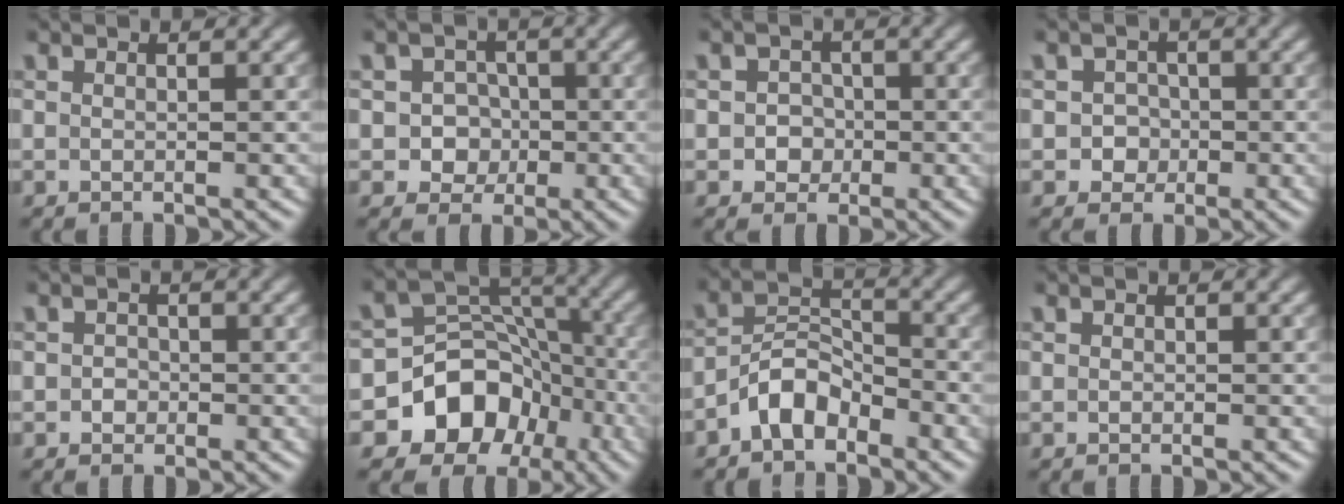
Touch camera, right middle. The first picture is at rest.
{"total": 3.8, "force": [-0.7, 3.5, 1.3], "torque": [0.006, 0.009, -0.030]}
{"total": 2.1, "force": [-0.4, 2.0, 0.6], "torque": [0.015, -0.002, -0.013]}
{"total": 2.0, "force": [-0.4, 1.9, 0.4], "torque": [0.017, -0.001, -0.011]}
{"total": 1.0, "force": [-0.2, 1.0, 0.3], "torque": [0.001, -0.001, -0.006]}
{"total": 9.3, "force": [-4.5, 7.3, 3.6], "torque": [-0.048, 0.016, -0.085]}
{"total": 4.2, "force": [-2.8, 2.1, 2.2], "torque": [-0.037, 0.013, -0.063]}
{"total": 0.0}